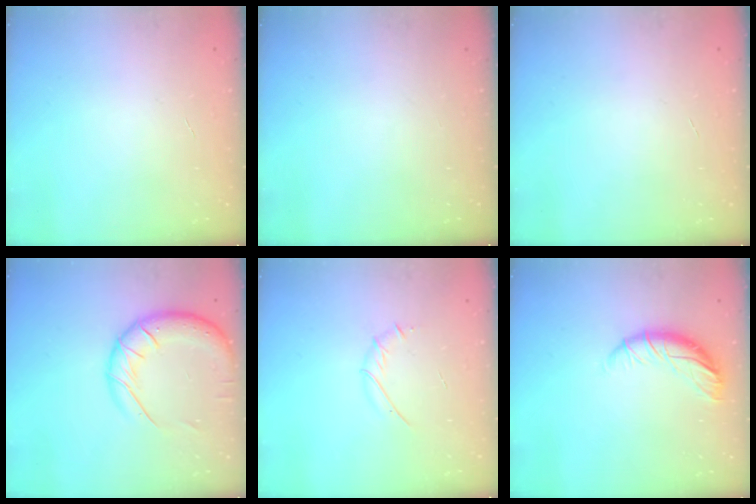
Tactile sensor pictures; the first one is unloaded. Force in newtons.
{"total": 0.0}
{"total": 0.0}
{"total": 16.7, "press": 16.6, "slide": 2.1}
{"total": 3.9, "press": 3.8, "slide": 1.0}
{"total": 9.9, "press": 9.9, "slide": 0.8}